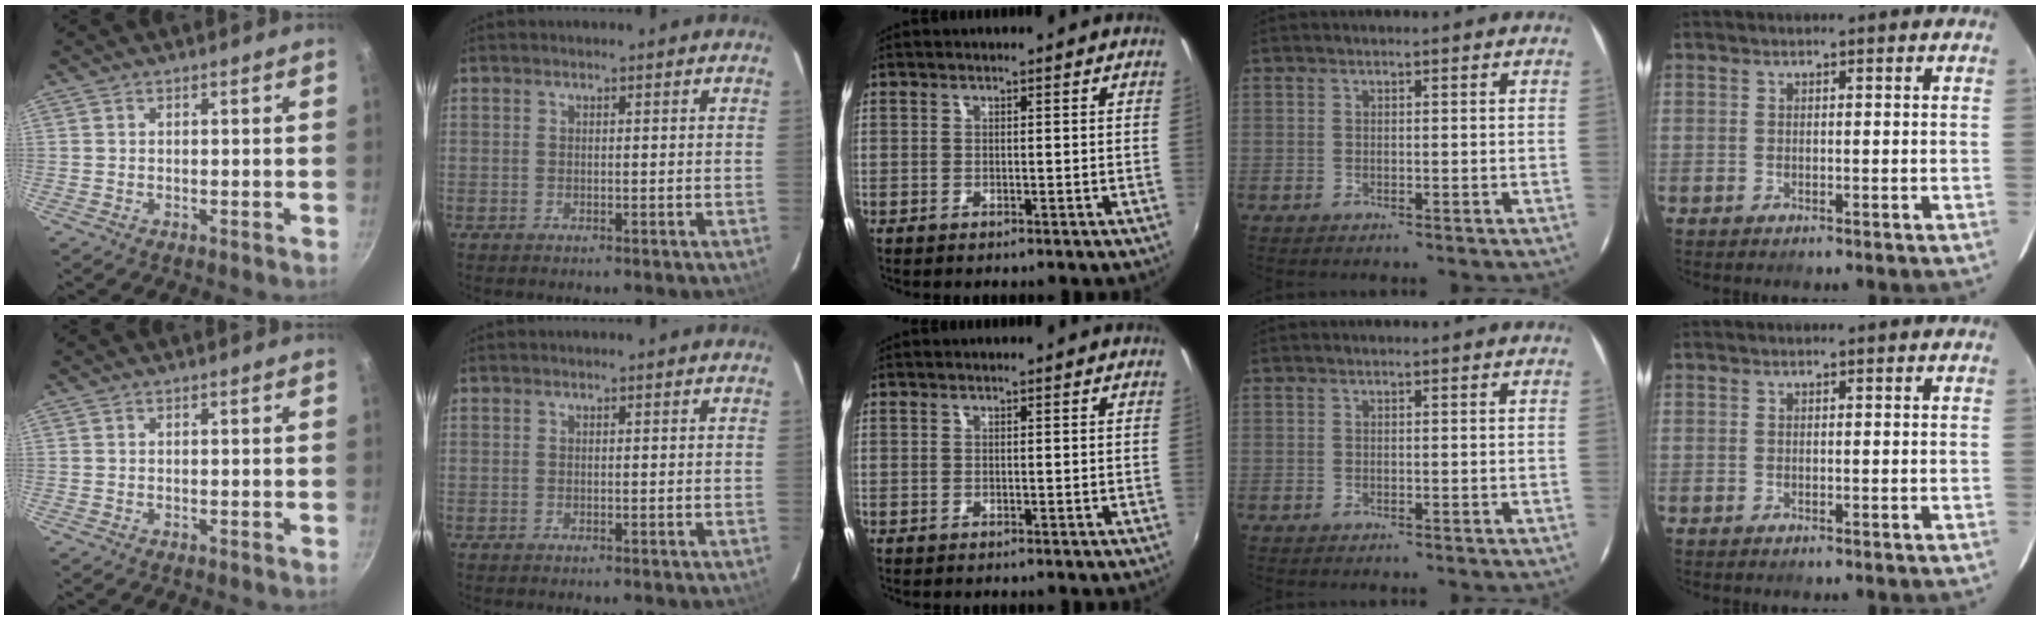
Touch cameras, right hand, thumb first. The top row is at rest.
{}